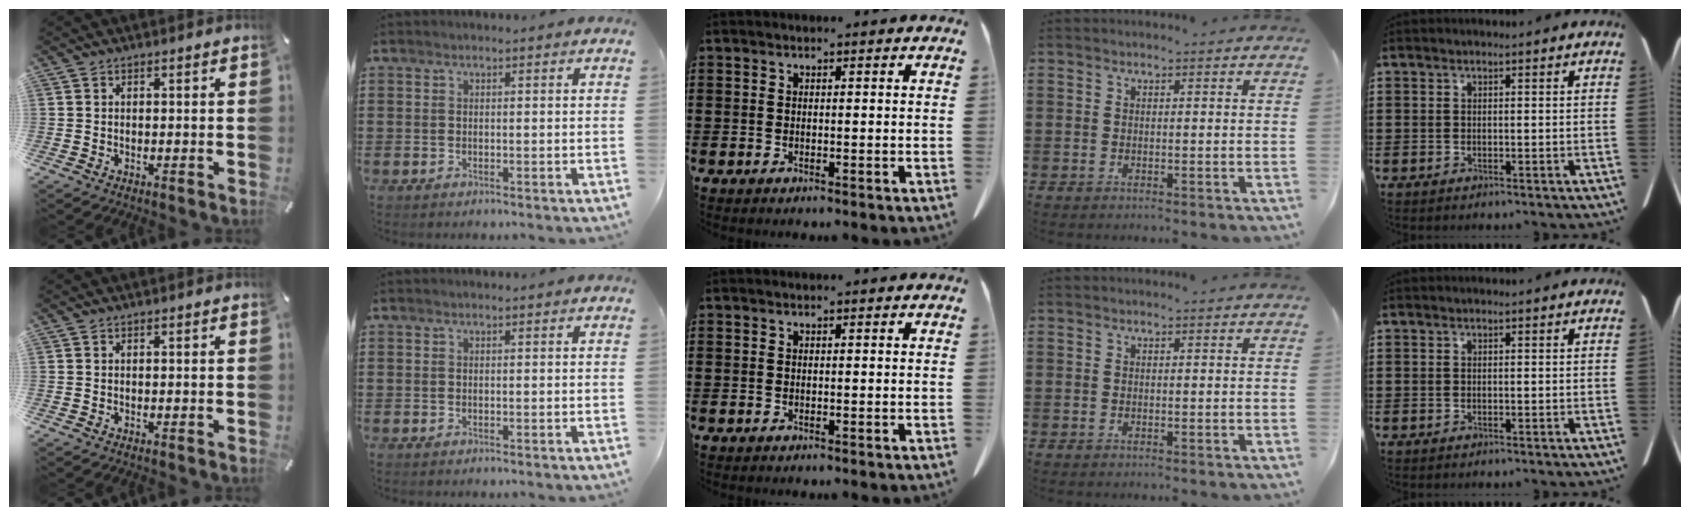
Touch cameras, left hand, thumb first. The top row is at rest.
{}